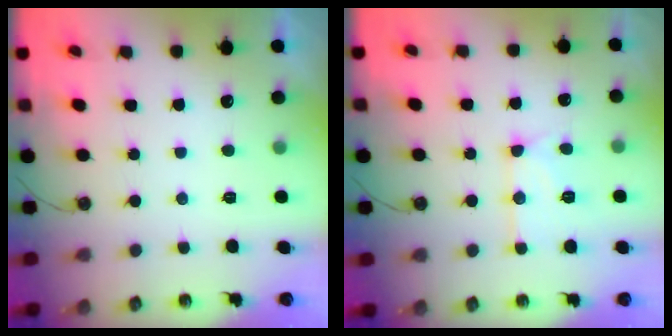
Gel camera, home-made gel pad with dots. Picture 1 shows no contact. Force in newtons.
{"total": 12.3, "press": 12.2, "slide": 1.1}